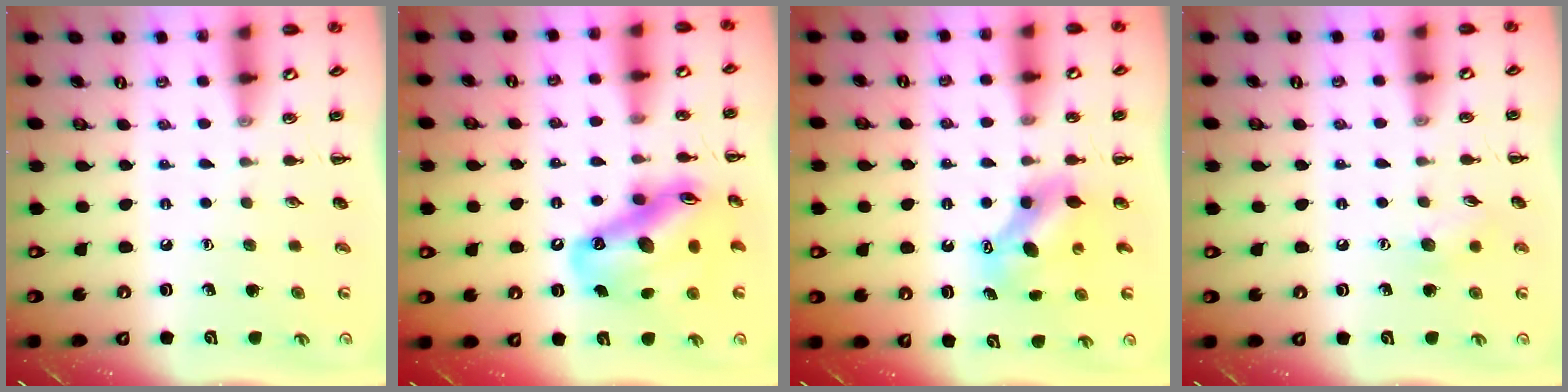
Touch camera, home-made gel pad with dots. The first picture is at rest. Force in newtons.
{"total": 18.7, "press": 17.8, "slide": 5.6}
{"total": 7.3, "press": 7.3, "slide": 0.7}
{"total": 7.0, "press": 6.9, "slide": 1.4}